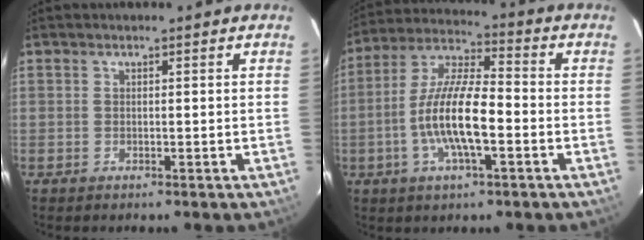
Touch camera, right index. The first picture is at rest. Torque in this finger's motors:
{"motor_torque": [1.14, -0.37, 0.99, 0.21]}